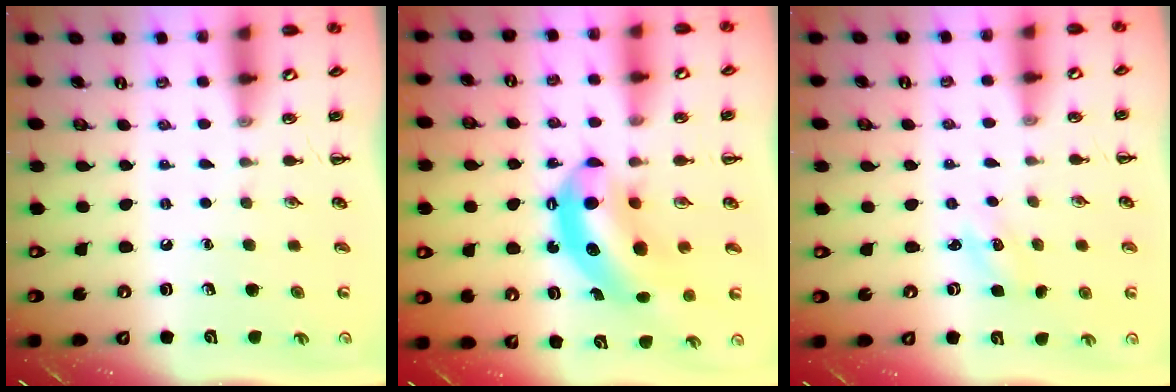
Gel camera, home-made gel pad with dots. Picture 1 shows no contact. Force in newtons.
{"total": 10.2, "press": 9.9, "slide": 2.5}
{"total": 1.8, "press": 1.7, "slide": 0.5}